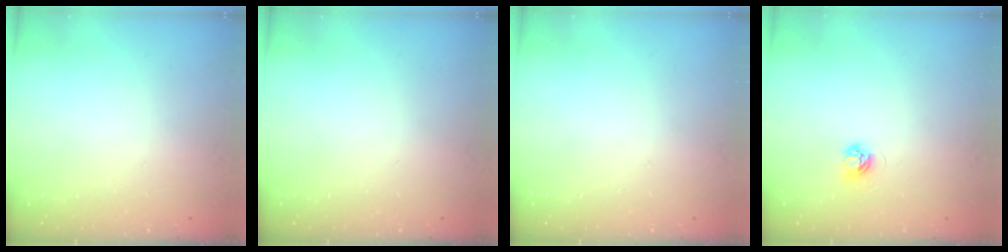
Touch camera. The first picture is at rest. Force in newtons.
{"total": 0.0}
{"total": 0.0}
{"total": 4.0, "press": 4.0, "slide": 0.4}